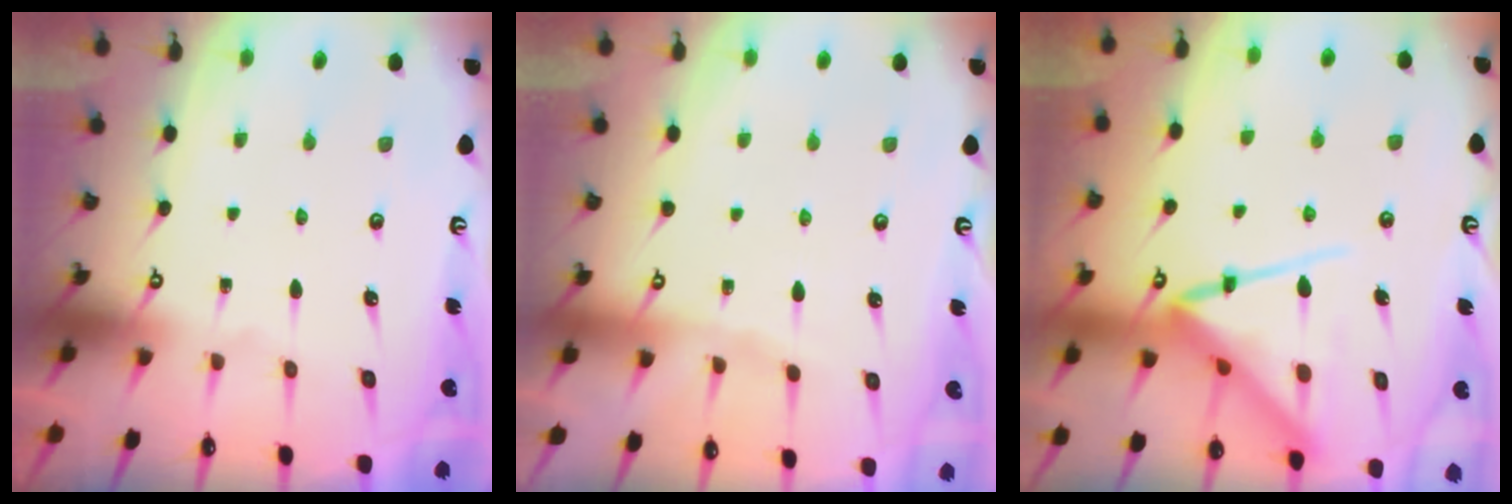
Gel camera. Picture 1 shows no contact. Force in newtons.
{"total": 3.0, "press": 2.9, "slide": 0.6}
{"total": 14.9, "press": 14.8, "slide": 1.5}